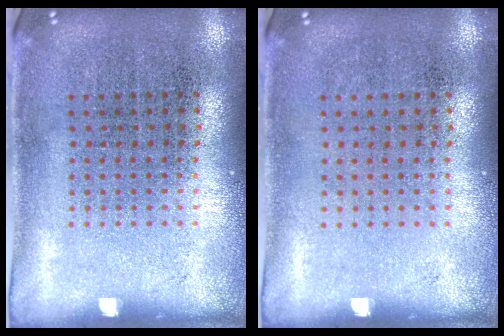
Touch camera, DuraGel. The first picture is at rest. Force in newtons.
{"total": 0.0}